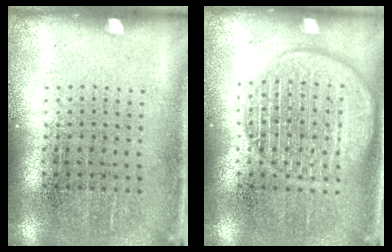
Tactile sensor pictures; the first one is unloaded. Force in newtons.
{"total": 3.1, "press": 3.1, "slide": 0.3}